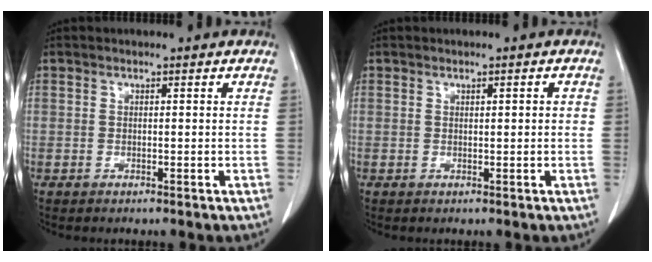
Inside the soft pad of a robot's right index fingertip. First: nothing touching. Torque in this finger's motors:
{"motor_torque": [-0.17, 0.06, -0.03, -0.01]}